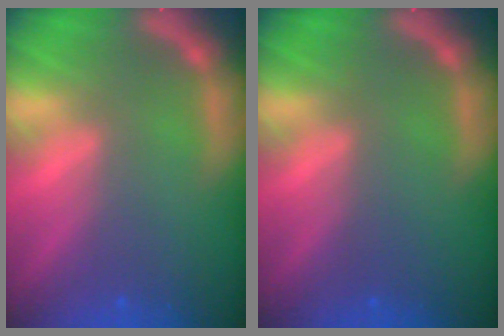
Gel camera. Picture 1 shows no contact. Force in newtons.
{"total": 0.0}